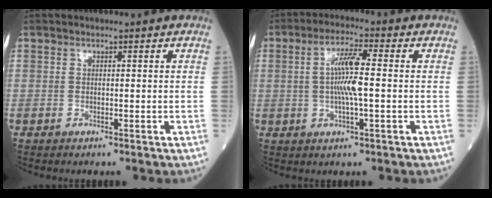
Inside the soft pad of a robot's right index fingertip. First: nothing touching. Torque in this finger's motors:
{"motor_torque": [1.91, 0.17, 0.96, 0.21]}